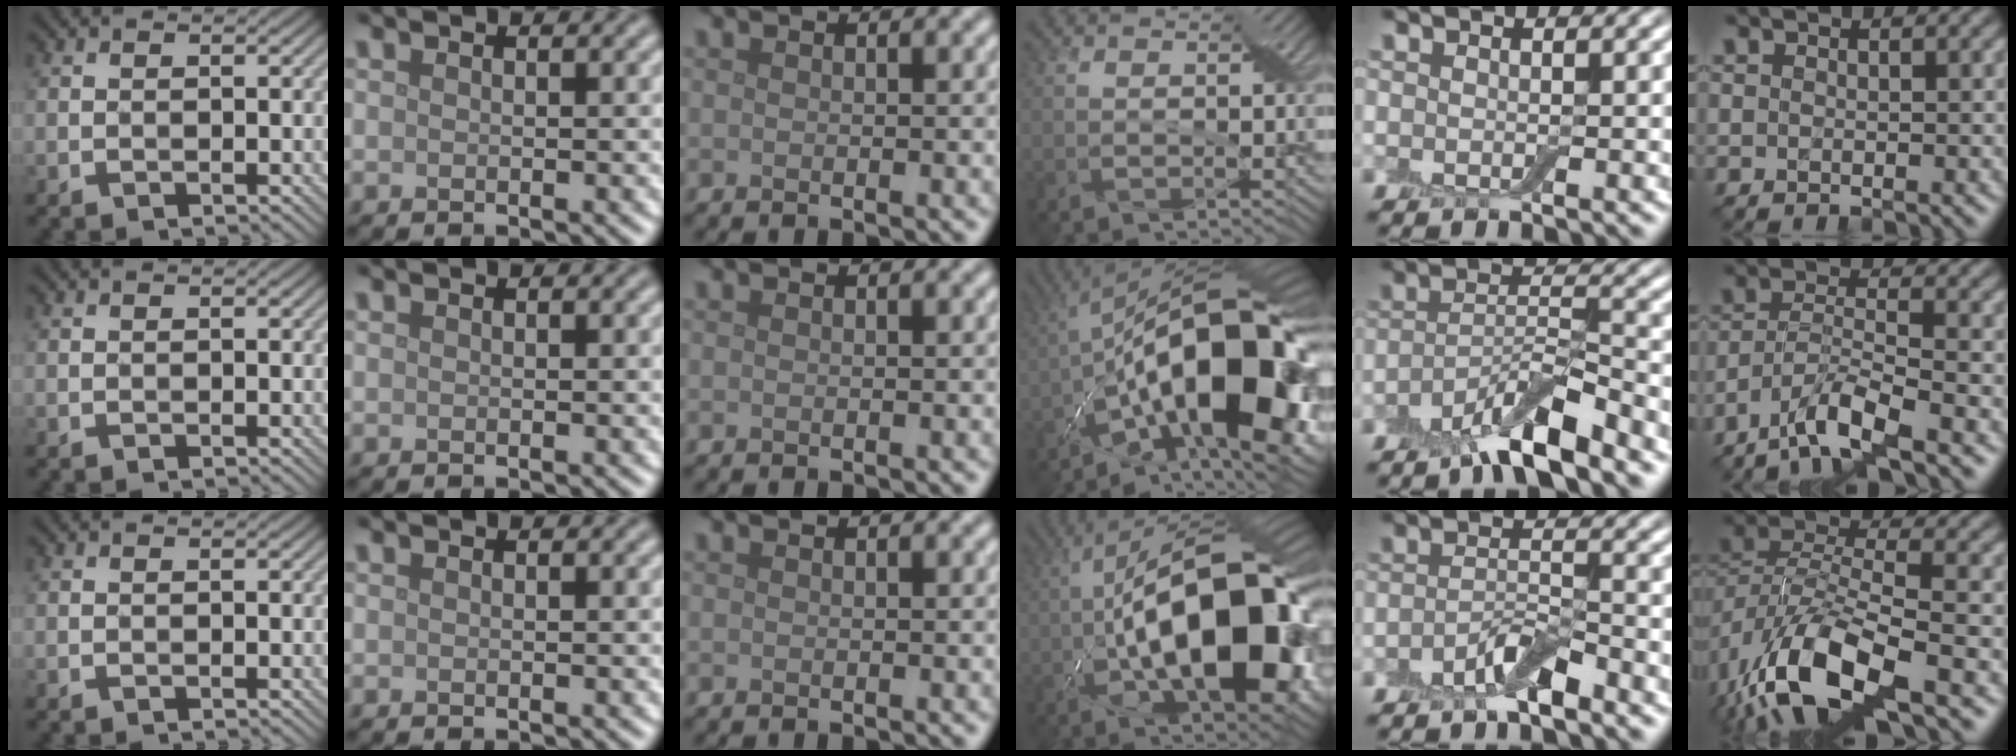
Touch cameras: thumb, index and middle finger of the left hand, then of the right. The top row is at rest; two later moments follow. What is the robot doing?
{"motion": "wrap", "object": "adhesive wrap"}